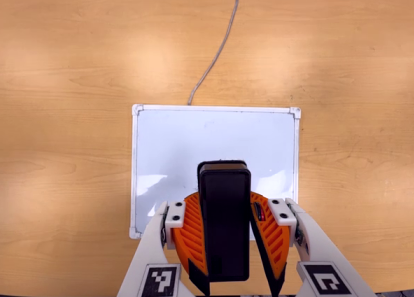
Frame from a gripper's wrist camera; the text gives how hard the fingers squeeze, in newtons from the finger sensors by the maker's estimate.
{"total": 7.8, "left": 7.7, "right": 7.9}